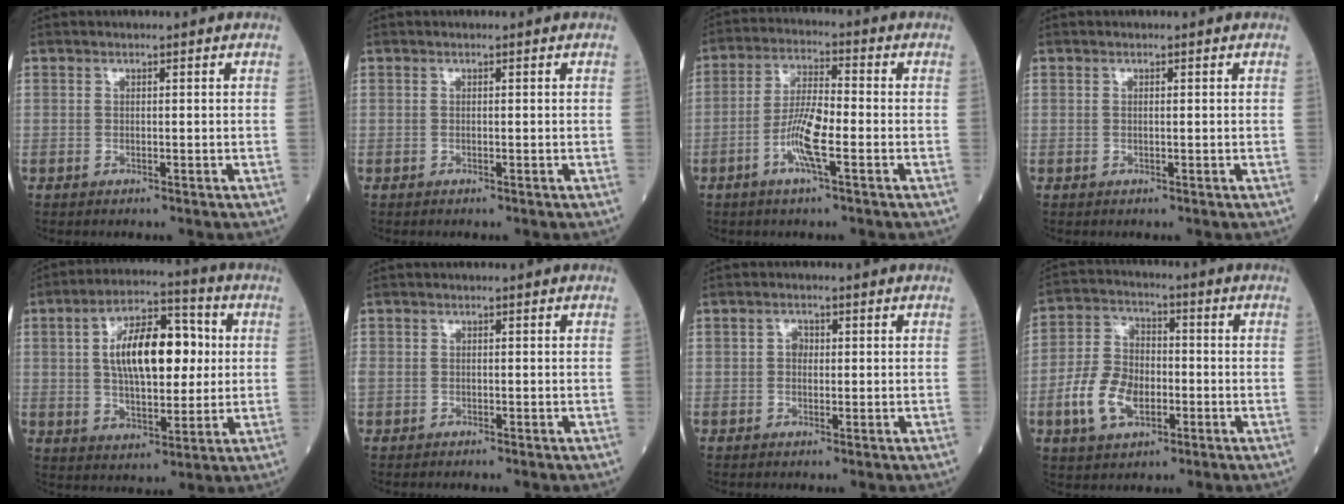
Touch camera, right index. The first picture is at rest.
{"total": 0.0}
{"total": 7.7, "force": [-2.7, 0.9, 7.1], "torque": [-0.137, -0.001, -0.057]}
{"total": 0.0}
{"total": 13.9, "force": [2.2, 6.1, 12.3], "torque": [-0.215, 0.027, 0.038]}
{"total": 0.9, "force": [-0.3, 0.7, 0.5], "torque": [-0.021, 0.000, -0.002]}
{"total": 1.6, "force": [0.1, 1.2, 1.0], "torque": [-0.015, 0.005, 0.000]}
{"total": 9.7, "force": [-3.0, 6.0, 7.0], "torque": [-0.155, 0.012, -0.056]}